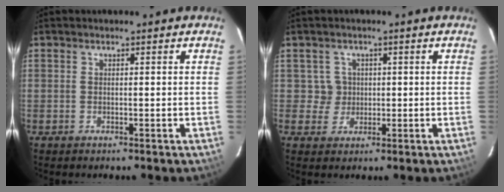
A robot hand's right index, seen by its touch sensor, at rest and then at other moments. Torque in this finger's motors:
{"motor_torque": [-0.17, 0.11, 0.02, -0.02]}